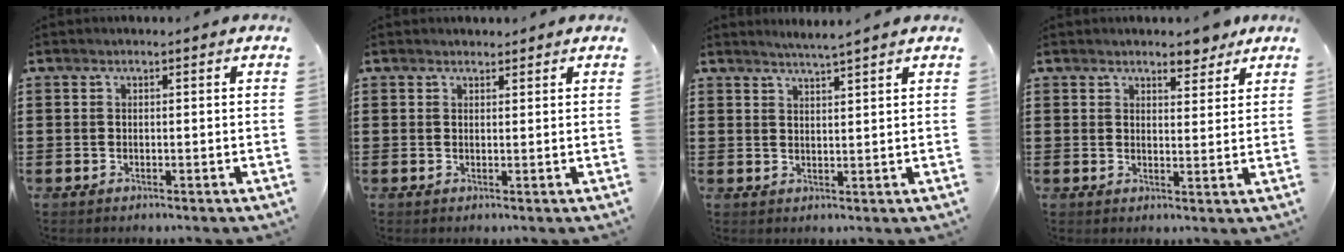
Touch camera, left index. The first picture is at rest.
{"total": 1.1, "force": [1.0, 0.5, -0.2], "torque": [0.000, 0.004, 0.020]}
{"total": 2.5, "force": [2.4, -0.6, 0.3], "torque": [-0.012, -0.008, 0.043]}
{"total": 4.5, "force": [3.8, 1.8, 1.7], "torque": [-0.029, -0.006, 0.068]}